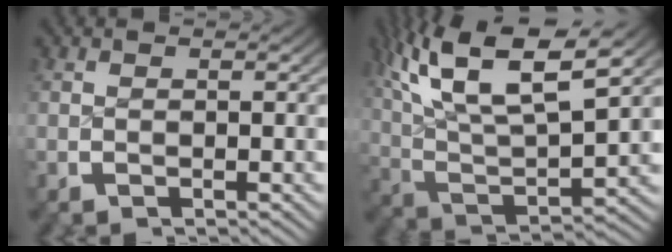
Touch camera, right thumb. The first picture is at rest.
{"total": 13.1, "force": [4.1, 7.7, 9.7], "torque": [-0.202, -0.014, 0.067]}